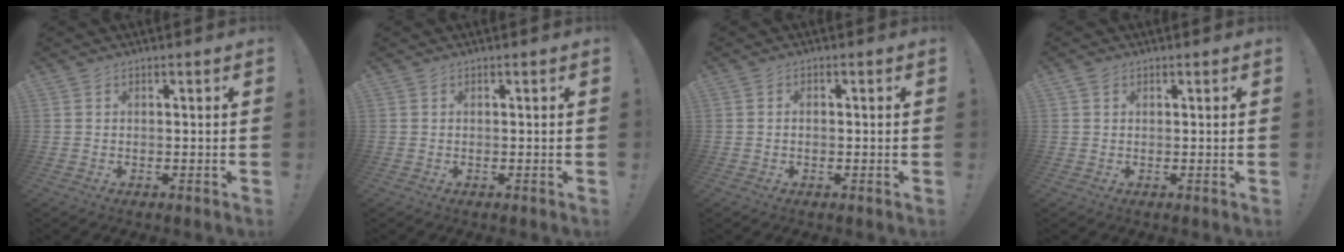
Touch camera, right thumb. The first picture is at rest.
{"total": 0.0}
{"total": 0.9, "force": [-0.4, 0.5, 0.6], "torque": [-0.013, 0.003, -0.008]}
{"total": 1.2, "force": [0.8, 0.8, 0.4], "torque": [-0.006, 0.000, 0.014]}